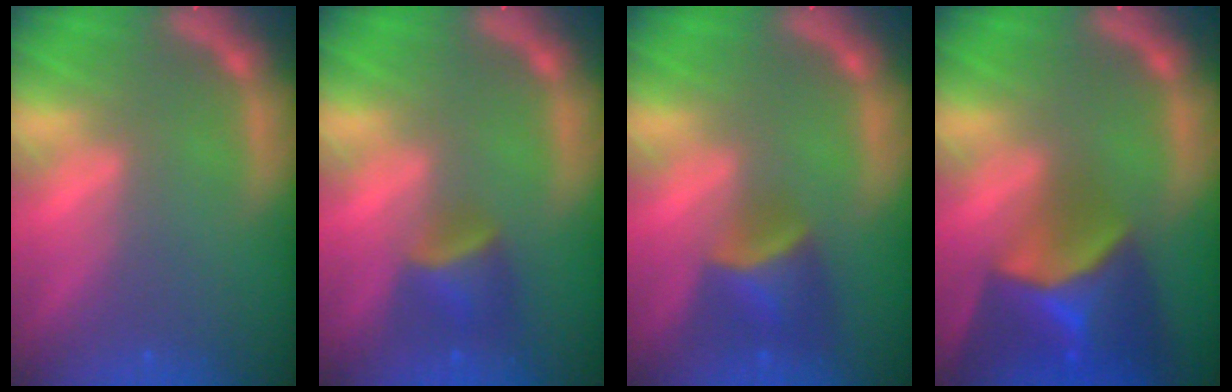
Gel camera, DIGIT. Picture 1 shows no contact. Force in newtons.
{"total": 3.4}
{"total": 4.4}
{"total": 9.9}